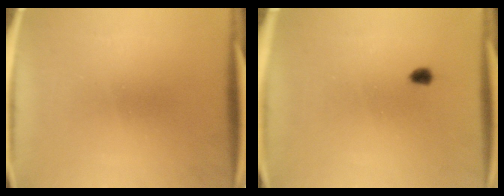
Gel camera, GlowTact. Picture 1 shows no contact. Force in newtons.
{"total": 1.7}